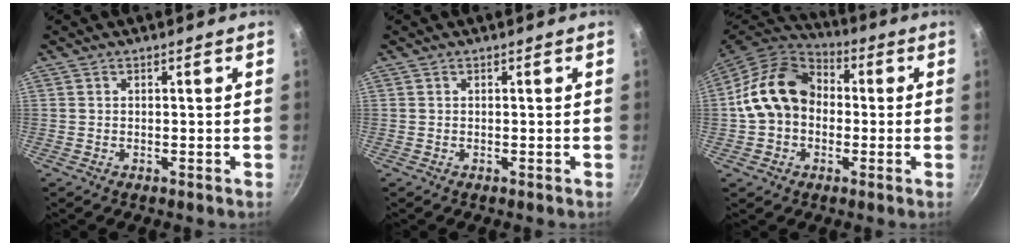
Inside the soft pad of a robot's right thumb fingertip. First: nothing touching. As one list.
[{"total": 0.0}, {"total": 15.2, "force": [0.1, 11.9, 9.4], "torque": [-0.132, 0.035, -0.012]}]